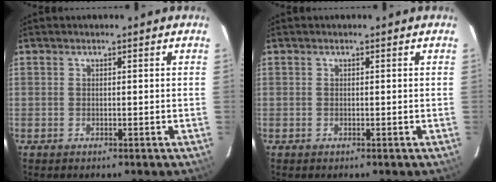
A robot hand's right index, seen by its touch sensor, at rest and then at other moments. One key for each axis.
{"total": 0.0}